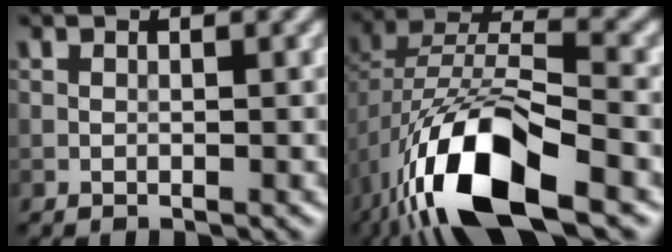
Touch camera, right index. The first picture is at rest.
{"total": 13.2, "force": [-7.0, 5.2, 10.0], "torque": [-0.202, -0.010, -0.131]}